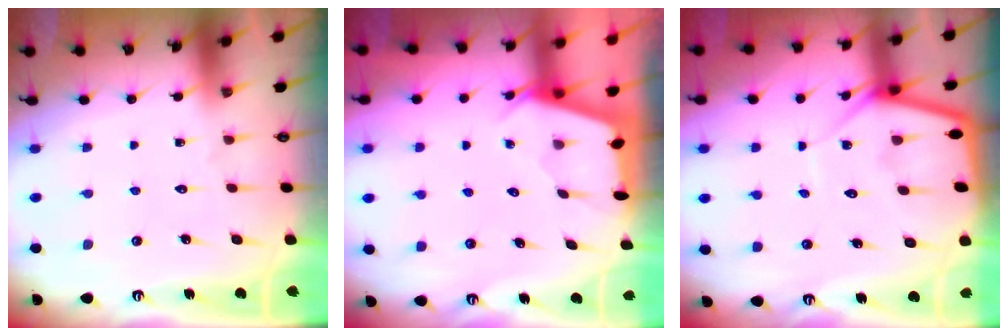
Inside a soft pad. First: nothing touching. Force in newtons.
{"total": 2.4, "press": 2.4, "slide": 0.3}
{"total": 6.5, "press": 6.4, "slide": 0.6}